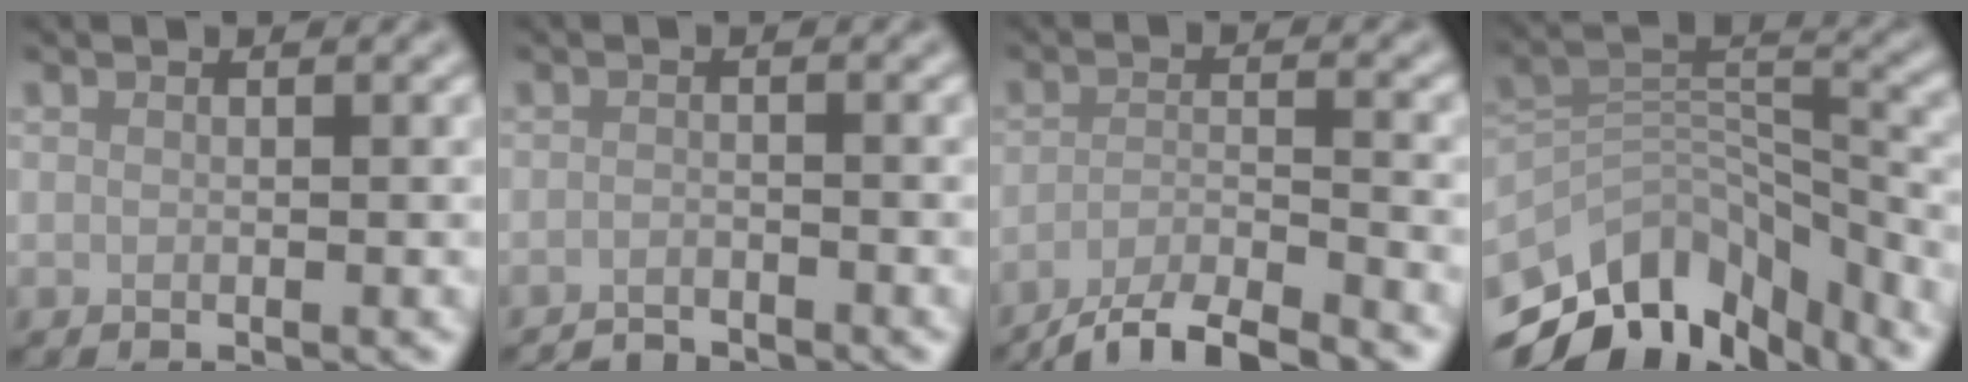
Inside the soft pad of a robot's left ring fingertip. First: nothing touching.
{"total": 1.6, "force": [-1.6, 0.2, 0.2], "torque": [0.000, 0.001, -0.031]}
{"total": 5.8, "force": [-5.1, 1.1, 2.7], "torque": [-0.043, -0.006, -0.090]}
{"total": 10.6, "force": [-8.0, 5.4, 4.4], "torque": [-0.090, 0.007, -0.137]}